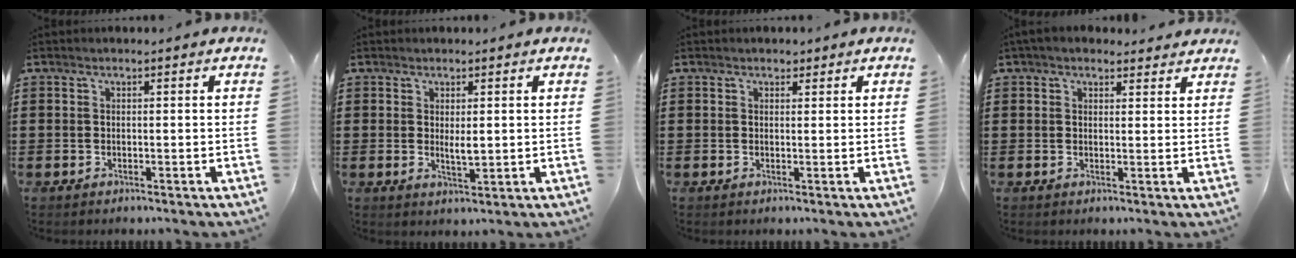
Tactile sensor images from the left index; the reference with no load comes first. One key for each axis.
{"total": 2.6, "fx": 0.4, "fy": 0.9, "fz": 2.5, "tx": -0.039, "ty": -0.002, "tz": 0.005}
{"total": 1.1, "fx": 0.9, "fy": 0.6, "fz": 0.3, "tx": -0.008, "ty": 0.006, "tz": 0.018}
{"total": 2.6, "fx": 2.3, "fy": 0.9, "fz": 0.8, "tx": -0.021, "ty": 0.001, "tz": 0.043}